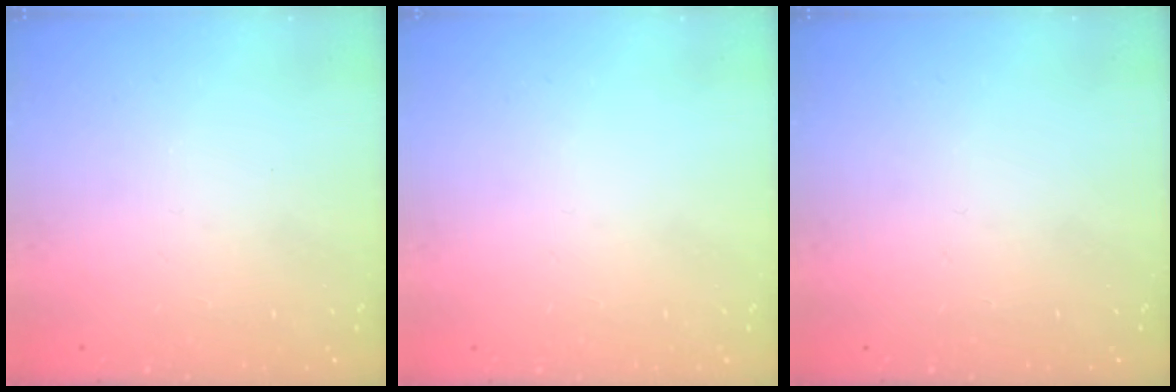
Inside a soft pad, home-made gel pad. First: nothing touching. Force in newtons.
{"total": 0.0}
{"total": 0.0}